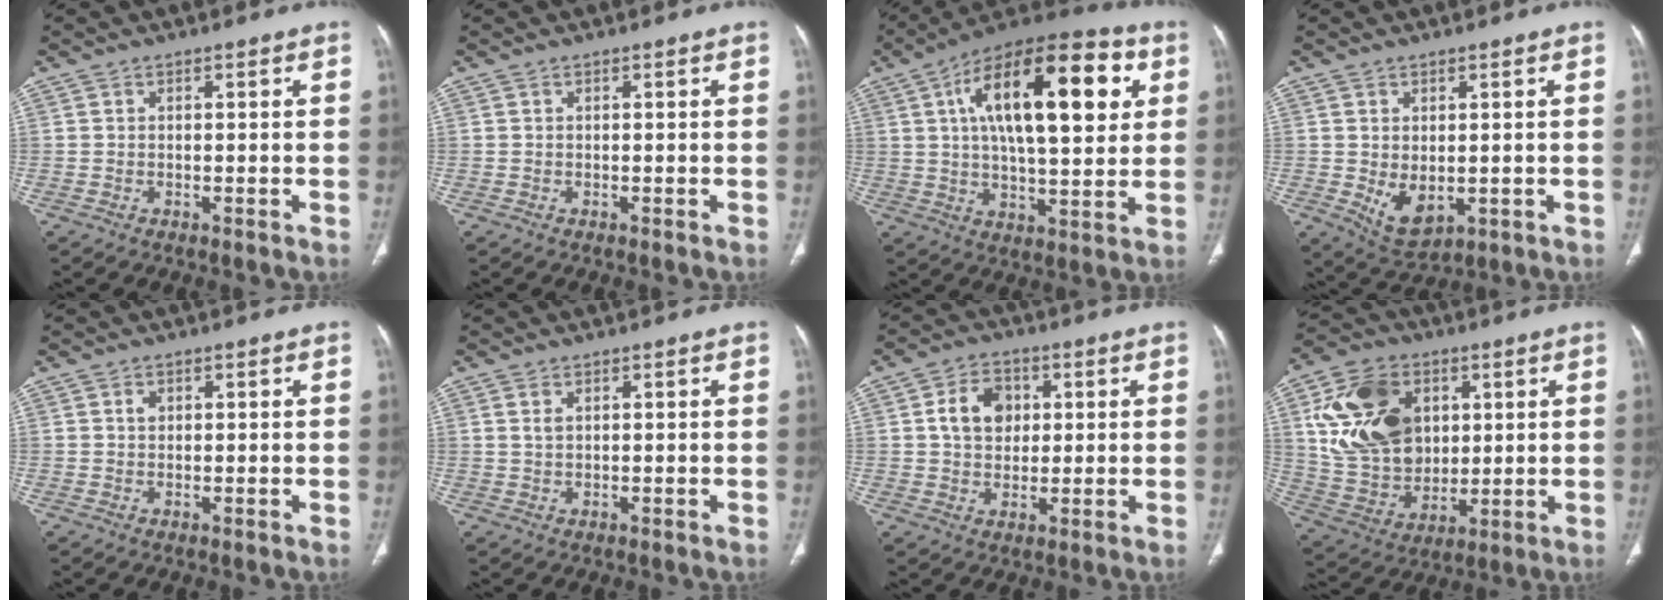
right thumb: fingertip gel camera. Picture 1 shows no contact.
{"total": 0.0}
{"total": 24.9, "force": [6.9, 10.4, 21.6], "torque": [-0.319, 0.008, 0.098]}
{"total": 6.3, "force": [-0.6, 4.0, 4.8], "torque": [-0.072, -0.013, 0.011]}
{"total": 1.2, "force": [0.4, 1.0, 0.6], "torque": [-0.004, 0.002, 0.005]}
{"total": 1.5, "force": [0.7, 0.8, 1.2], "torque": [-0.027, 0.003, 0.019]}
{"total": 8.1, "force": [1.7, 6.2, 4.9], "torque": [-0.057, 0.002, 0.026]}
{"total": 20.0, "force": [5.4, 14.8, 12.3], "torque": [-0.204, -0.007, 0.112]}